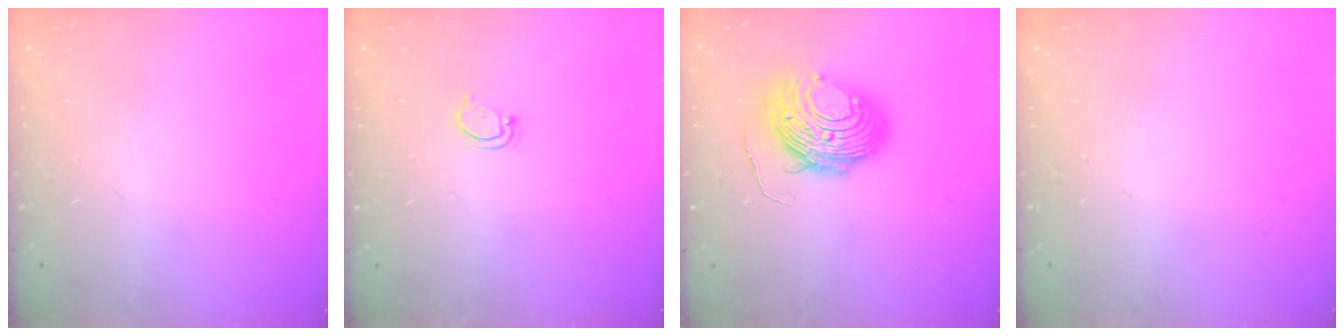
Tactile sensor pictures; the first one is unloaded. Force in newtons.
{"total": 2.6, "press": 2.5, "slide": 0.4}
{"total": 11.6, "press": 11.5, "slide": 1.2}
{"total": 0.0}